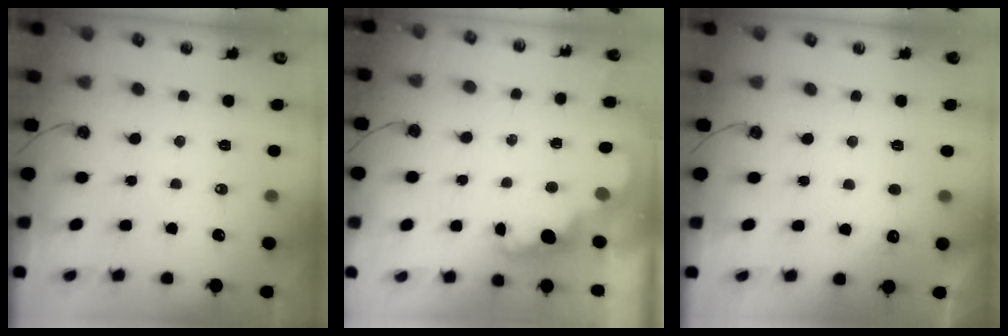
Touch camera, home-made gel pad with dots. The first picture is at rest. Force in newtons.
{"total": 2.3, "press": 2.2, "slide": 0.6}
{"total": 4.3, "press": 4.1, "slide": 1.1}